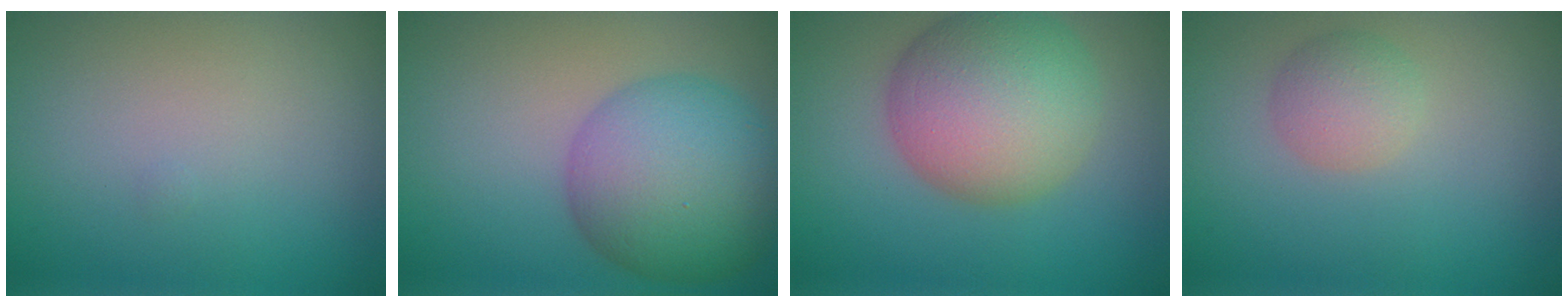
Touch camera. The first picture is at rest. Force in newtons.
{"total": 9.5, "press": 9.5, "slide": 0.2}
{"total": 9.0, "press": 9.0, "slide": 0.6}
{"total": 2.3, "press": 2.3, "slide": 0.0}